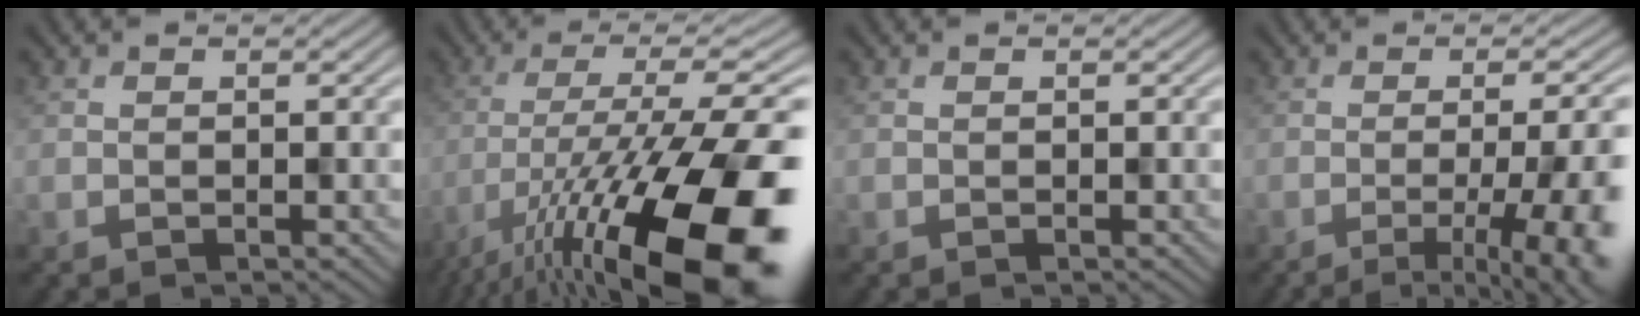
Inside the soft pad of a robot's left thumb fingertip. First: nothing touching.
{"total": 19.1, "force": [-9.5, 6.5, 15.2], "torque": [-0.262, -0.020, -0.148]}
{"total": 0.0}
{"total": 10.8, "force": [-4.2, 3.0, 9.5], "torque": [-0.108, 0.000, -0.050]}